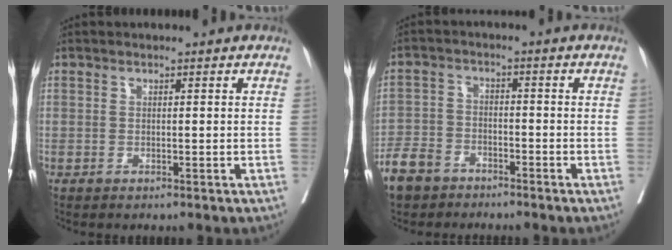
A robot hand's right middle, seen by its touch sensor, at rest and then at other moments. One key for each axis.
{"total": 6.4, "fx": -5.0, "fy": 3.5, "fz": 1.7, "tx": -0.047, "ty": -0.006, "tz": -0.099}